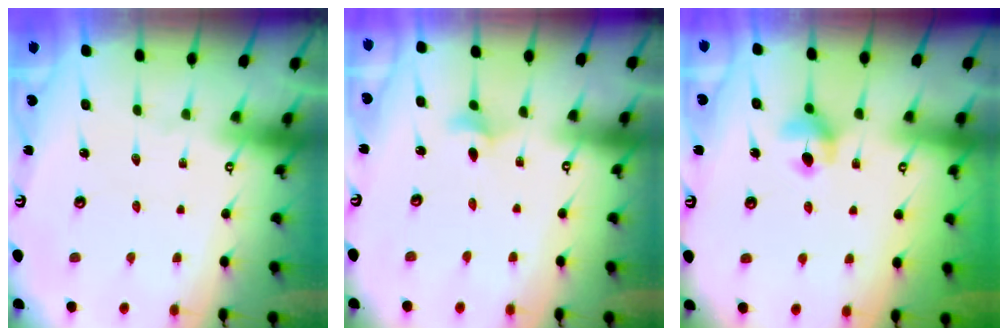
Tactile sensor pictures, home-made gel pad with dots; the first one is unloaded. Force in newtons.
{"total": 3.0, "press": 2.9, "slide": 0.5}
{"total": 5.7, "press": 5.6, "slide": 0.9}